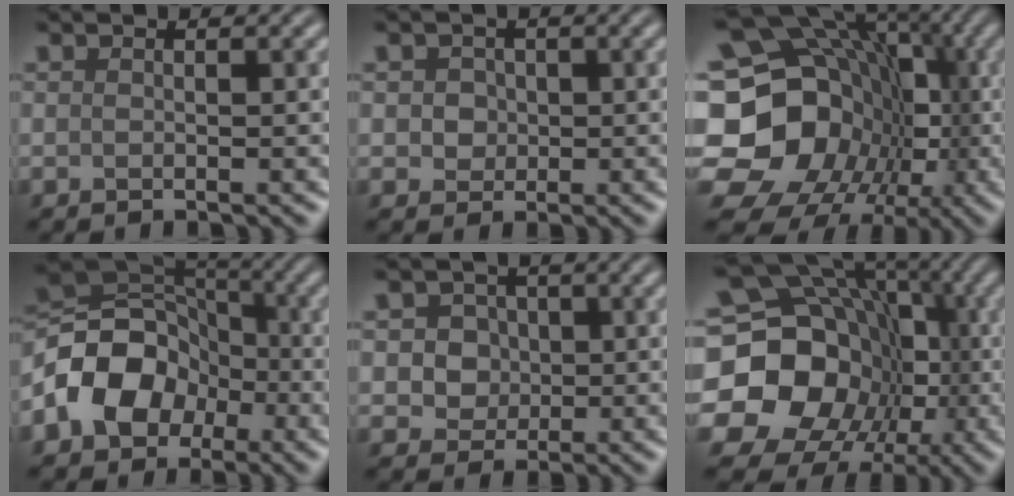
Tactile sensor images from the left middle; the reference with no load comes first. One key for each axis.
{"total": 2.9, "fx": 1.0, "fy": 2.5, "fz": 1.3, "tx": -0.003, "ty": 0.021, "tz": -0.003}
{"total": 21.2, "fx": -3.2, "fy": 18.6, "fz": 9.8, "tx": -0.146, "ty": -0.003, "tz": -0.091}
{"total": 9.2, "fx": -3.0, "fy": 7.0, "fz": 5.2, "tx": -0.090, "ty": 0.005, "tz": -0.065}
{"total": 4.6, "fx": 1.5, "fy": 3.9, "fz": 1.9, "tx": -0.019, "ty": 0.024, "tz": 0.007}
{"total": 22.6, "fx": -3.3, "fy": 20.1, "fz": 9.8, "tx": -0.164, "ty": -0.012, "tz": -0.097}